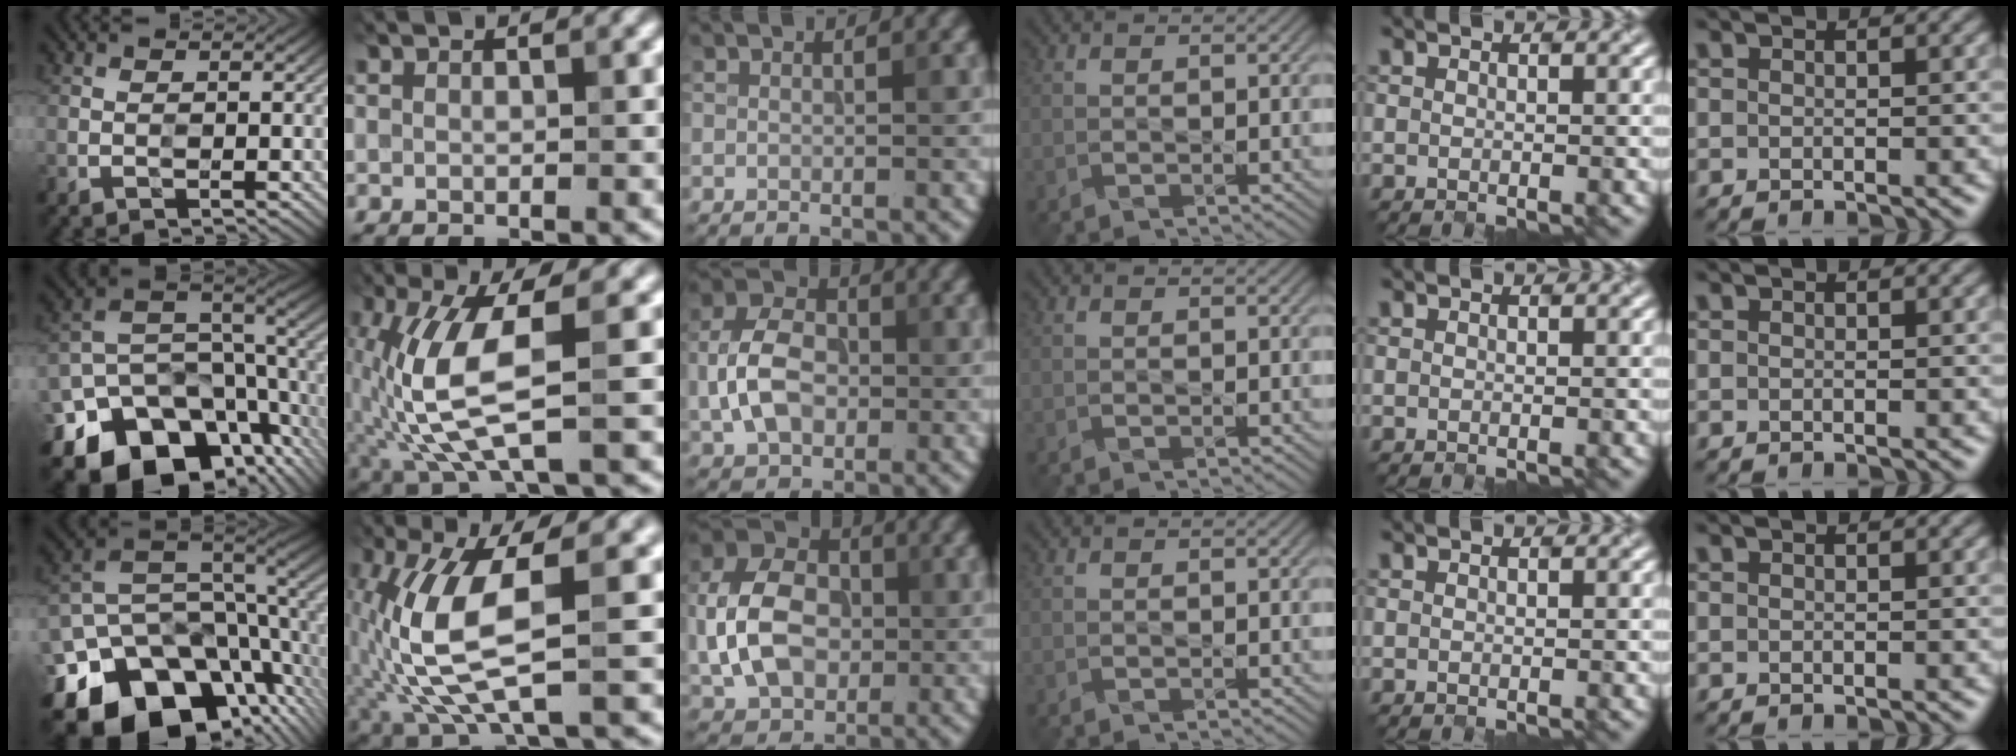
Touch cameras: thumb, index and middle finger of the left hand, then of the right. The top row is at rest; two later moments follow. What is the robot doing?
{"motion": "close", "object": "jewelry box"}